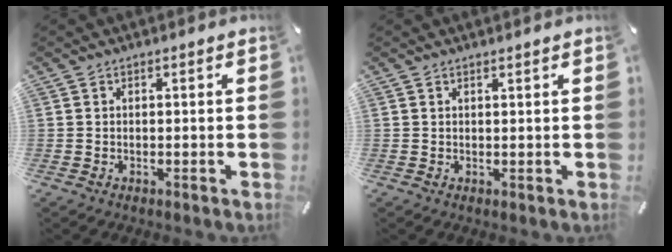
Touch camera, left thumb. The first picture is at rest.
{"total": 0.6, "force": [0.5, -0.2, 0.2], "torque": [-0.002, -0.002, 0.010]}